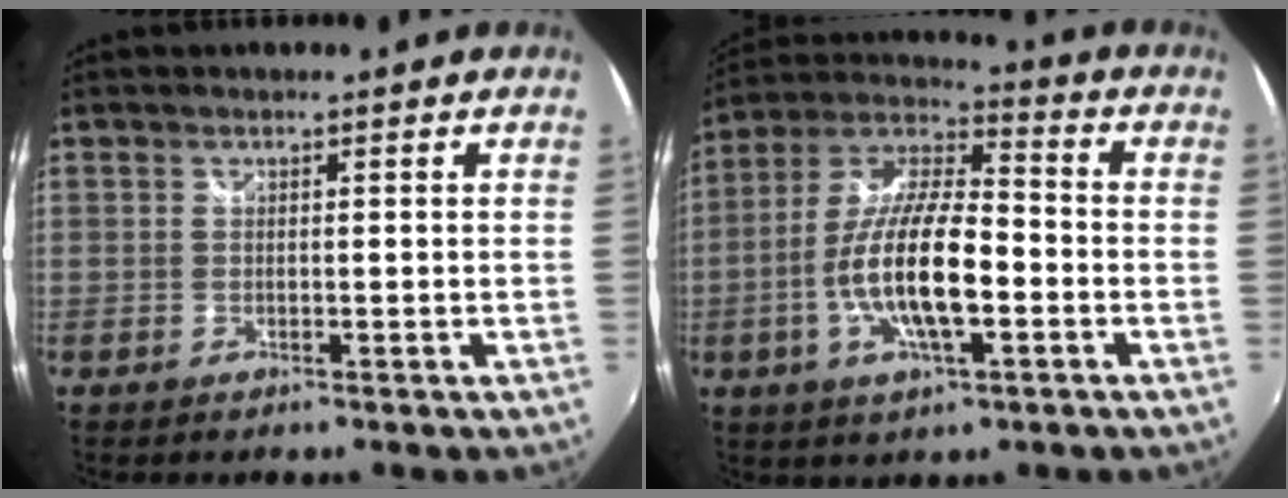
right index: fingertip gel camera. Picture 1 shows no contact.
{"total": 16.0, "force": [-4.0, 5.3, 14.6], "torque": [-0.289, -0.004, -0.078]}